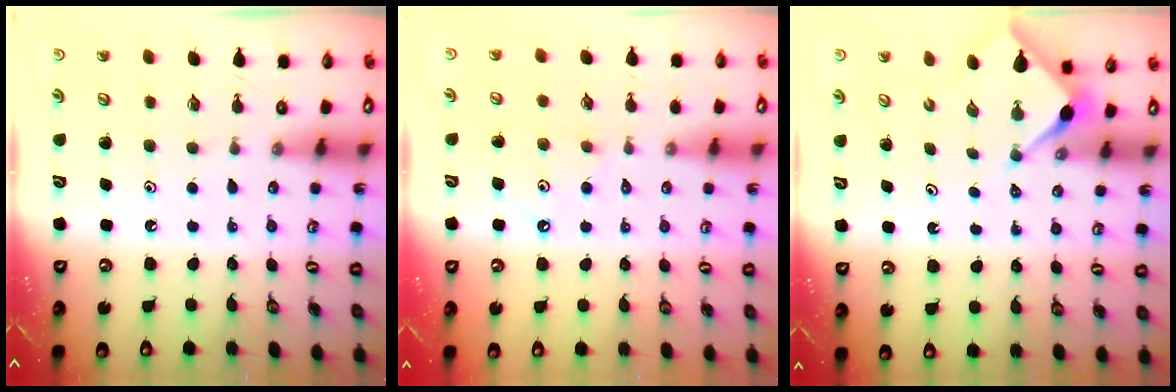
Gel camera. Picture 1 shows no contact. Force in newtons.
{"total": 2.4, "press": 2.3, "slide": 0.5}
{"total": 2.9, "press": 2.9, "slide": 0.4}